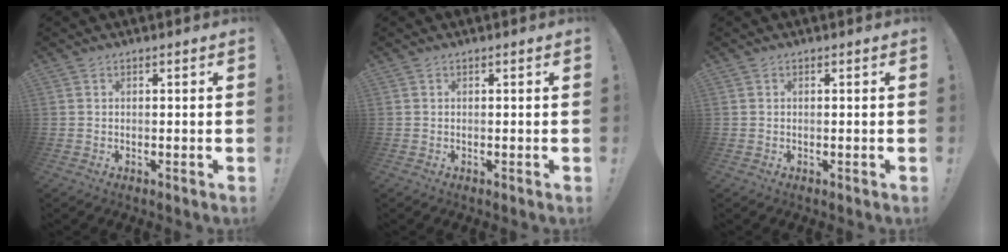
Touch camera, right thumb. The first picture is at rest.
{"total": 0.0}
{"total": 0.0}